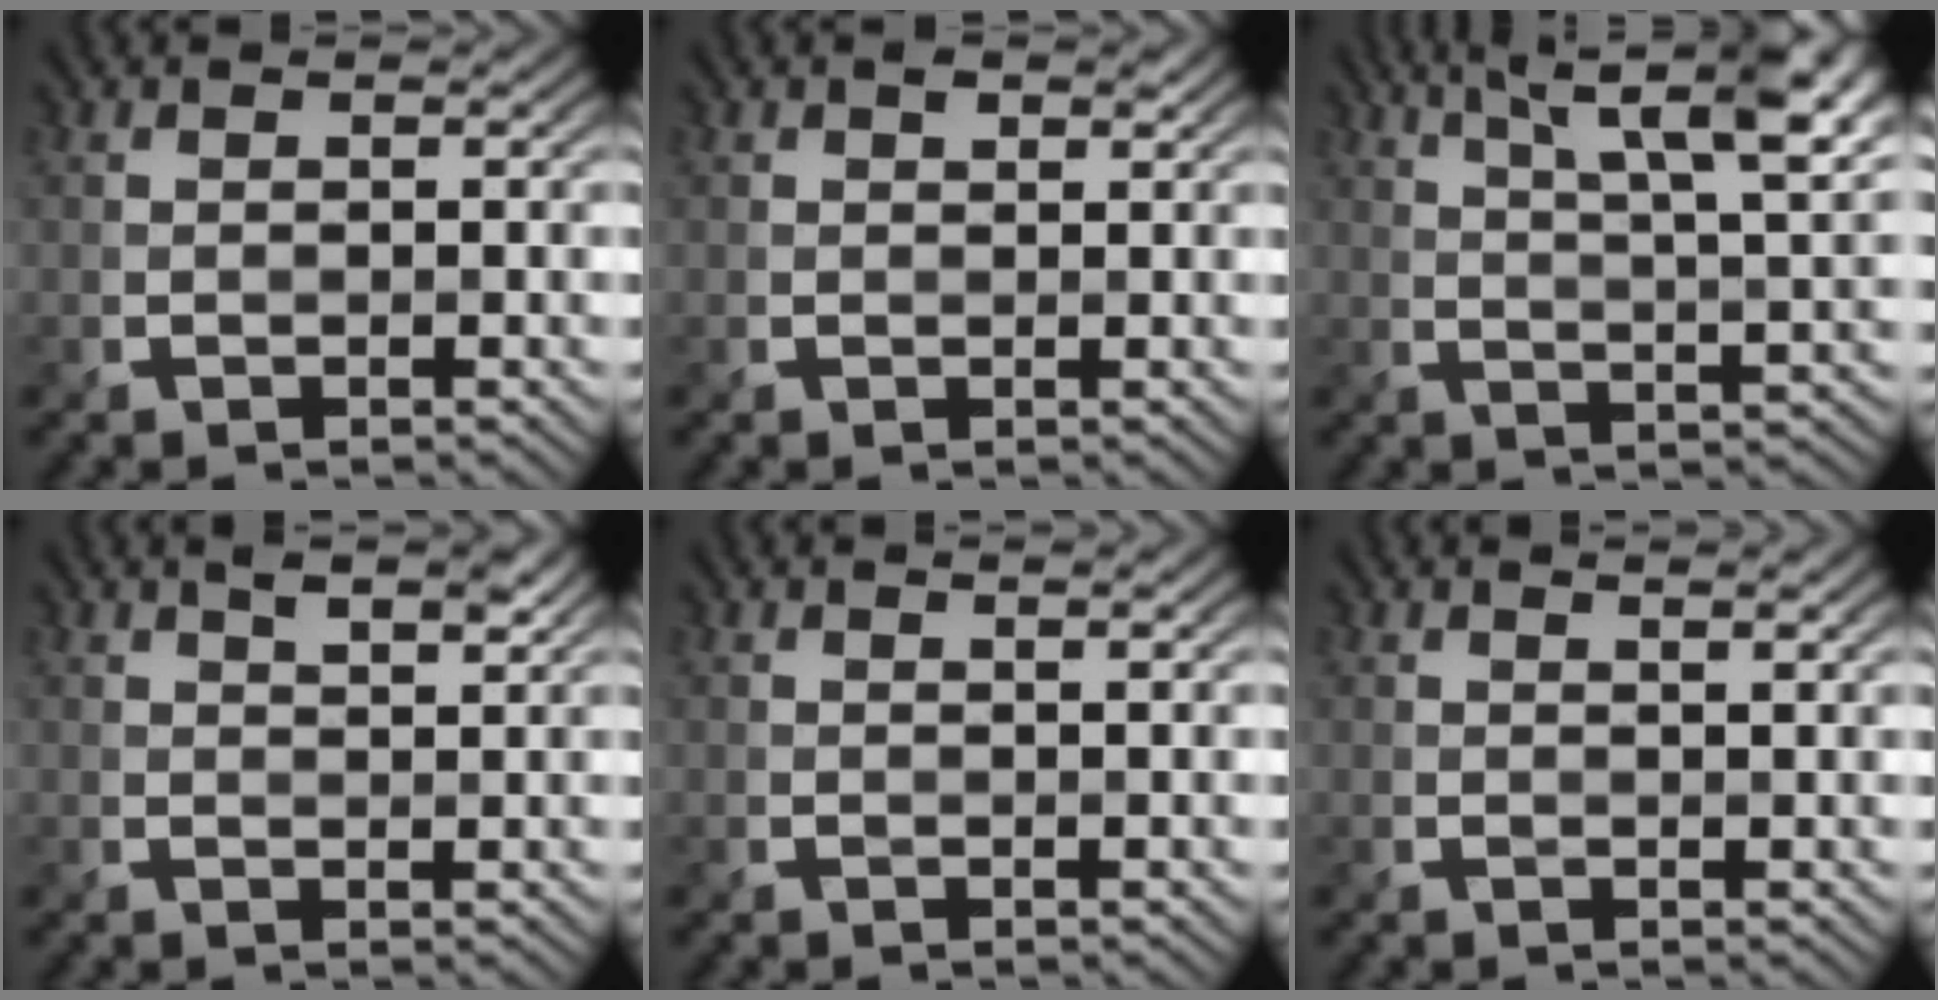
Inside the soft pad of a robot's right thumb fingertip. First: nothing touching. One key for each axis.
{"total": 1.2, "fx": 0.7, "fy": 0.7, "fz": 0.7, "tx": -0.008, "ty": -0.002, "tz": 0.012}
{"total": 11.9, "fx": 6.4, "fy": 2.8, "fz": 9.7, "tx": -0.136, "ty": 0.017, "tz": 0.084}
{"total": 2.8, "fx": 1.8, "fy": 0.9, "fz": 2.0, "tx": -0.033, "ty": 0.000, "tz": 0.033}
{"total": 1.3, "fx": 0.9, "fy": 0.2, "fz": 0.8, "tx": -0.015, "ty": -0.002, "tz": 0.009}
{"total": 2.2, "fx": 1.5, "fy": 0.5, "fz": 1.6, "tx": -0.020, "ty": -0.002, "tz": 0.015}